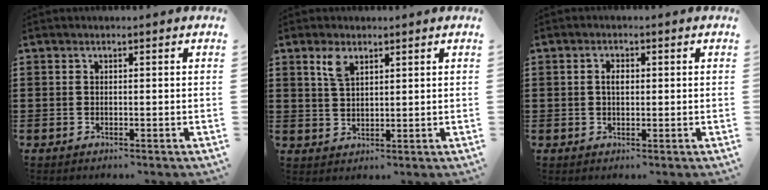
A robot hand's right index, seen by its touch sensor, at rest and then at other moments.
{"total": 3.4, "force": [2.1, 1.5, 2.2], "torque": [-0.051, 0.006, 0.037]}
{"total": 2.0, "force": [0.3, 1.1, 1.7], "torque": [-0.035, 0.007, 0.003]}